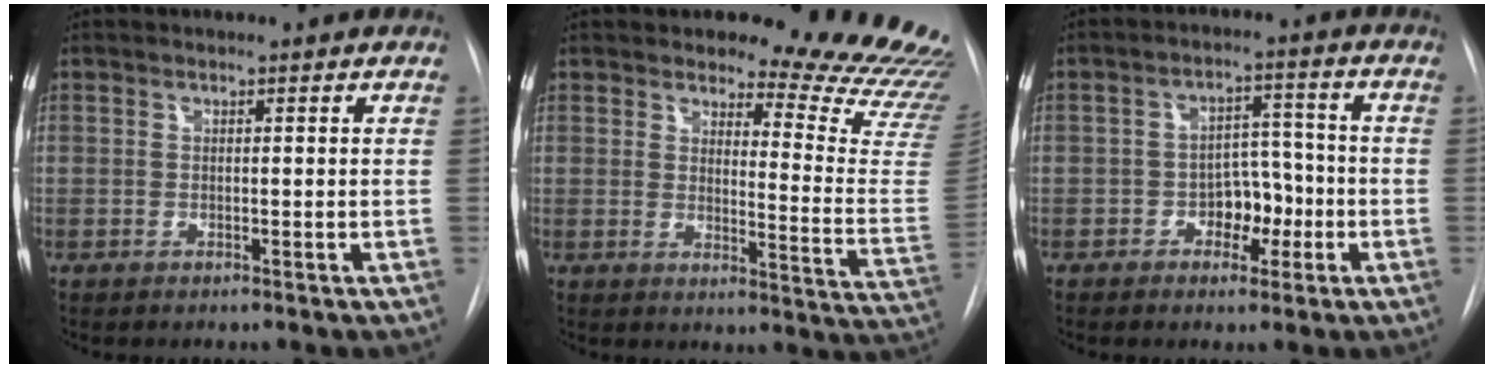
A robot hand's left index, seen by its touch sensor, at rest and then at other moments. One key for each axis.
{"total": 18.0, "fx": 17.5, "fy": 1.4, "fz": 3.9, "tx": -0.028, "ty": -0.165, "tz": 0.178}
{"total": 5.7, "fx": -2.1, "fy": 3.6, "fz": 3.9, "tx": -0.051, "ty": 0.016, "tz": -0.033}